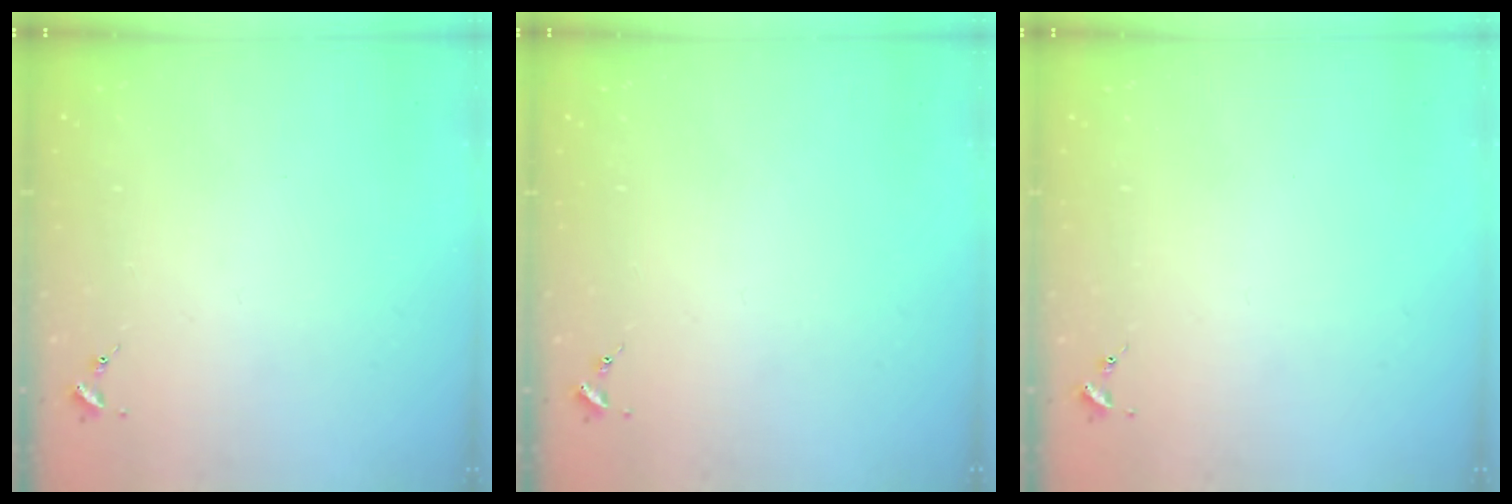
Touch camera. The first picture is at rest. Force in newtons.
{"total": 0.0}
{"total": 0.0}